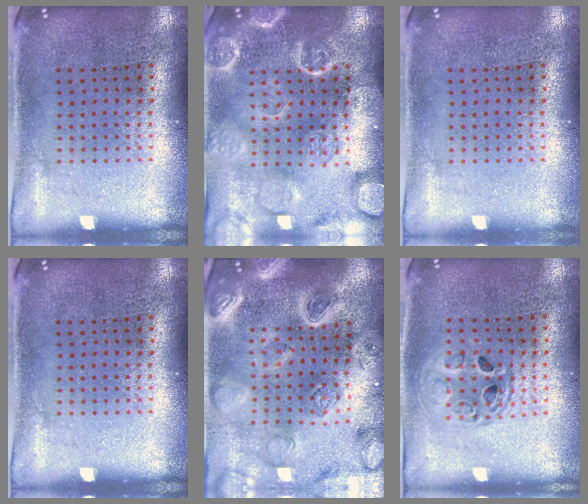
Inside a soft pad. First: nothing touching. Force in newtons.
{"total": 6.1, "press": 6.0, "slide": 0.9}
{"total": 0.0}
{"total": 0.0}
{"total": 4.6, "press": 4.0, "slide": 2.2}
{"total": 1.5, "press": 1.3, "slide": 0.7}